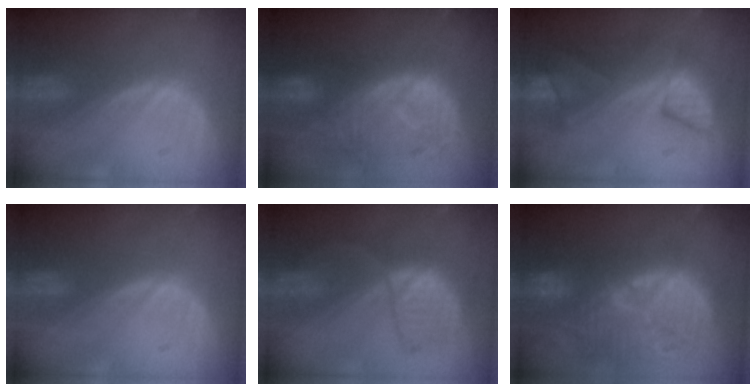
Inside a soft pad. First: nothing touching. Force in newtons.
{"total": 10.9, "press": 9.7, "slide": 4.9}
{"total": 7.8, "press": 7.6, "slide": 1.6}
{"total": 0.0}
{"total": 7.2, "press": 7.2, "slide": 0.3}
{"total": 13.9, "press": 12.7, "slide": 5.5}